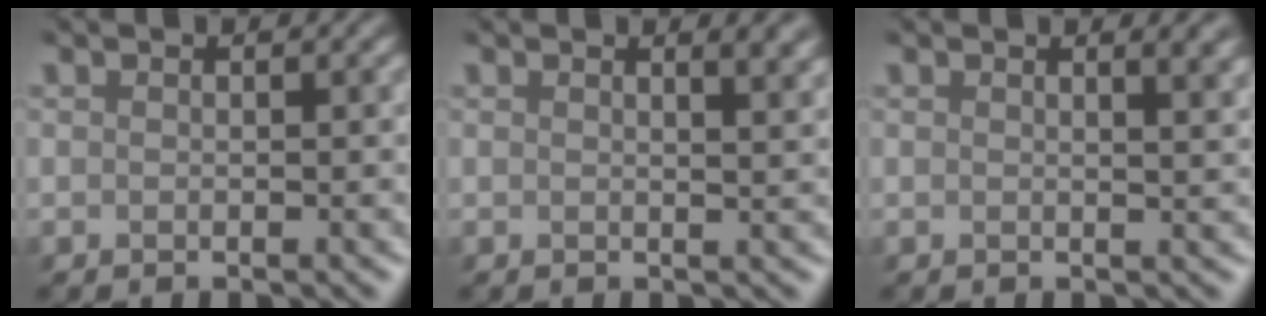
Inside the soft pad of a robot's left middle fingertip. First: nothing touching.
{"total": 3.7, "force": [1.5, 1.7, 2.9], "torque": [-0.010, 0.029, -0.006]}
{"total": 3.8, "force": [1.4, 1.8, 3.0], "torque": [-0.010, 0.029, -0.010]}